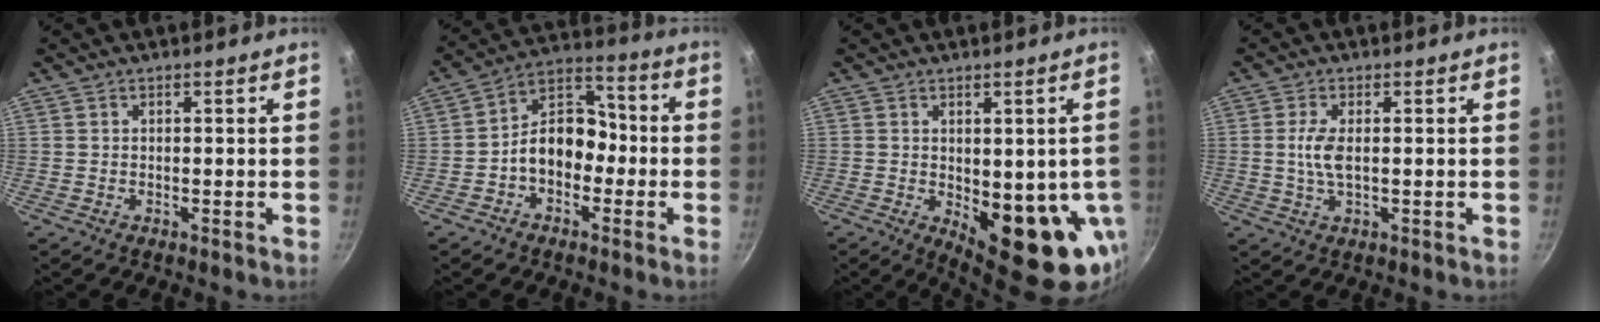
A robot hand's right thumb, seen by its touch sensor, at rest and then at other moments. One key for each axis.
{"total": 11.1, "fx": -2.4, "fy": 8.1, "fz": 7.1, "tx": -0.065, "ty": 0.053, "tz": -0.057}
{"total": 15.4, "fx": -3.0, "fy": 6.8, "fz": 13.5, "tx": -0.135, "ty": -0.017, "tz": -0.022}
{"total": 4.5, "fx": 0.2, "fy": 1.9, "fz": 4.1, "tx": -0.094, "ty": 0.001, "tz": 0.003}